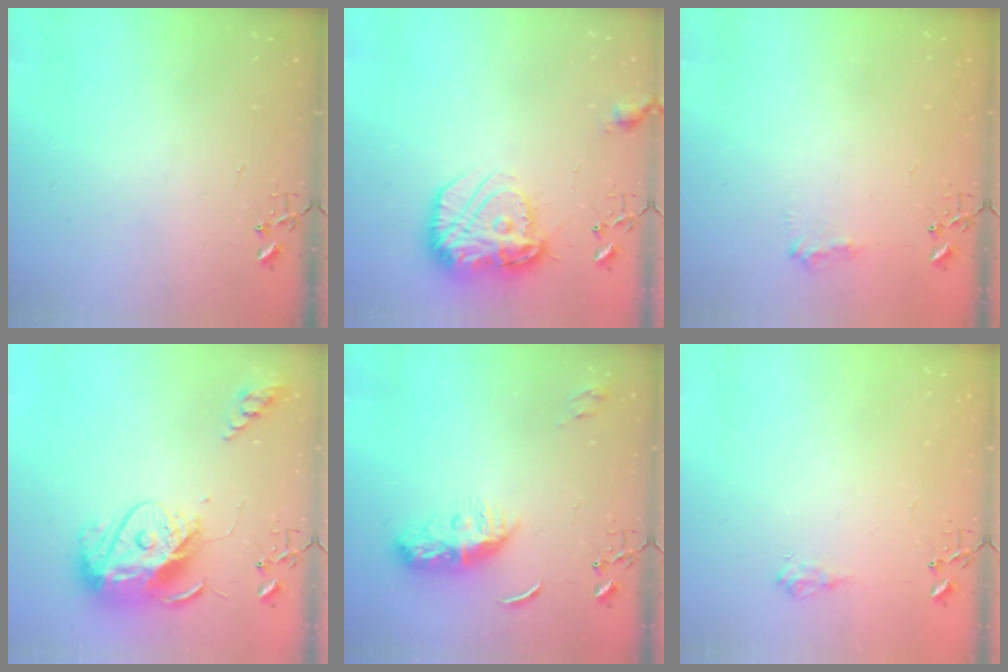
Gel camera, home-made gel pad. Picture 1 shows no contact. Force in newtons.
{"total": 17.4, "press": 17.4, "slide": 1.3}
{"total": 7.9, "press": 7.9, "slide": 0.6}
{"total": 16.5, "press": 16.4, "slide": 1.3}
{"total": 9.4, "press": 9.4, "slide": 0.4}
{"total": 6.8, "press": 6.8, "slide": 0.8}